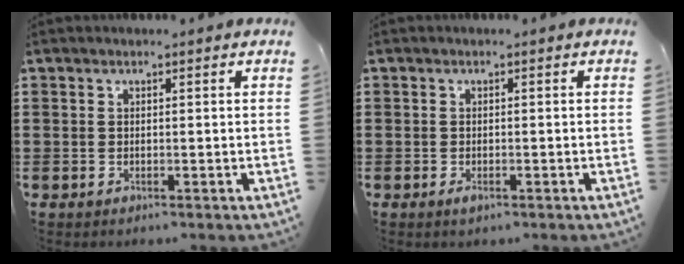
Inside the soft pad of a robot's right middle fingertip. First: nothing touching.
{"total": 0.9, "force": [-0.5, 0.4, 0.5], "torque": [-0.012, -0.002, -0.010]}